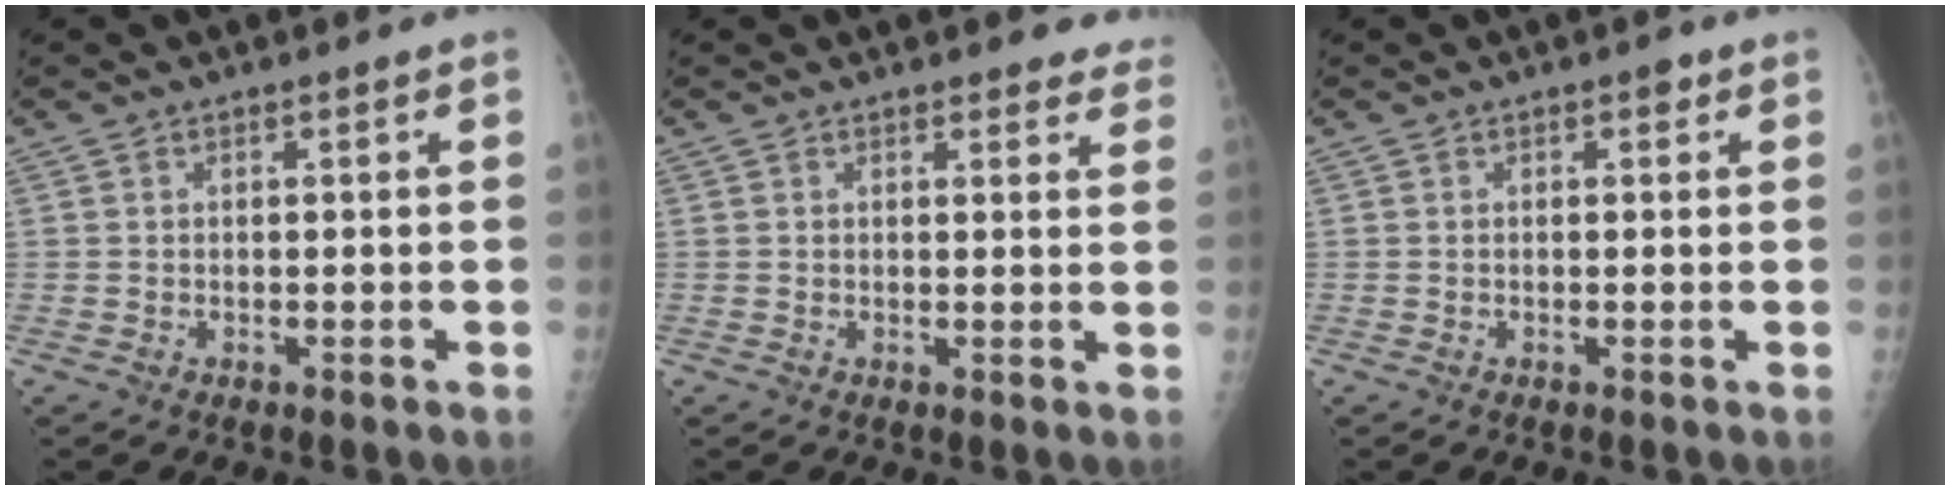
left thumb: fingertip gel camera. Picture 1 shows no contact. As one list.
[{"total": 6.1, "force": [5.4, 1.9, 2.1], "torque": [0.011, -0.019, 0.048]}, {"total": 1.1, "force": [0.5, 0.5, 0.8], "torque": [-0.003, 0.003, 0.005]}]